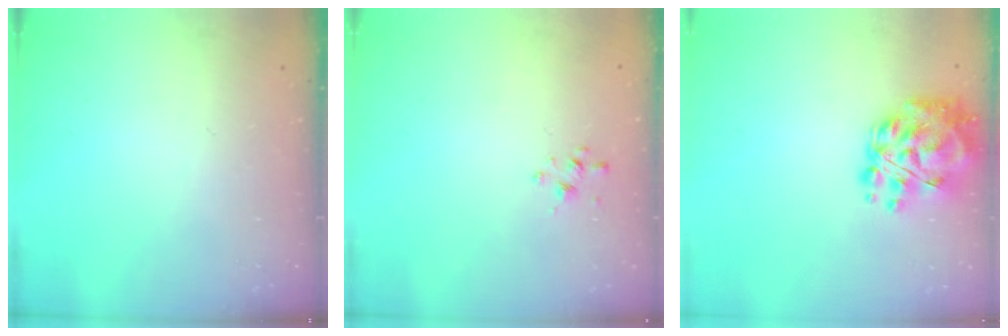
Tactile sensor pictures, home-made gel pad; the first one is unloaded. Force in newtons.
{"total": 1.7, "press": 1.7, "slide": 0.3}
{"total": 14.7, "press": 14.1, "slide": 4.2}